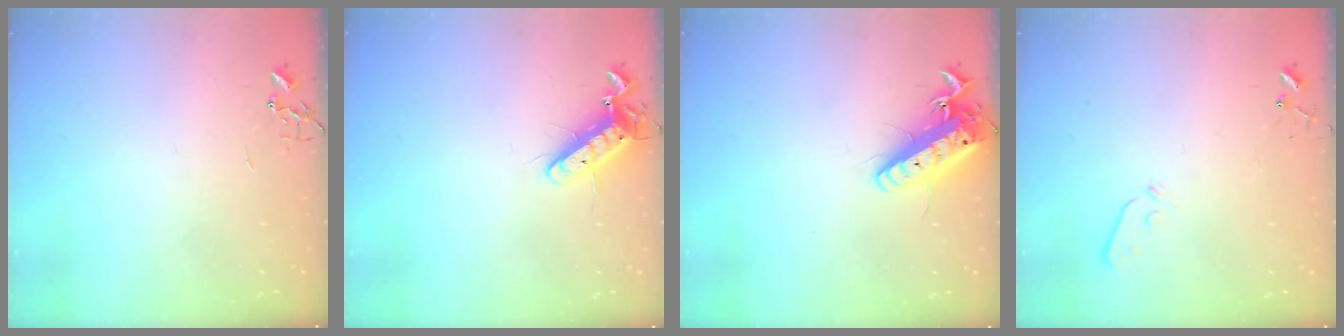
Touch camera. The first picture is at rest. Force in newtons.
{"total": 11.5, "press": 11.4, "slide": 1.0}
{"total": 14.8, "press": 14.6, "slide": 2.9}
{"total": 3.8, "press": 3.7, "slide": 0.6}